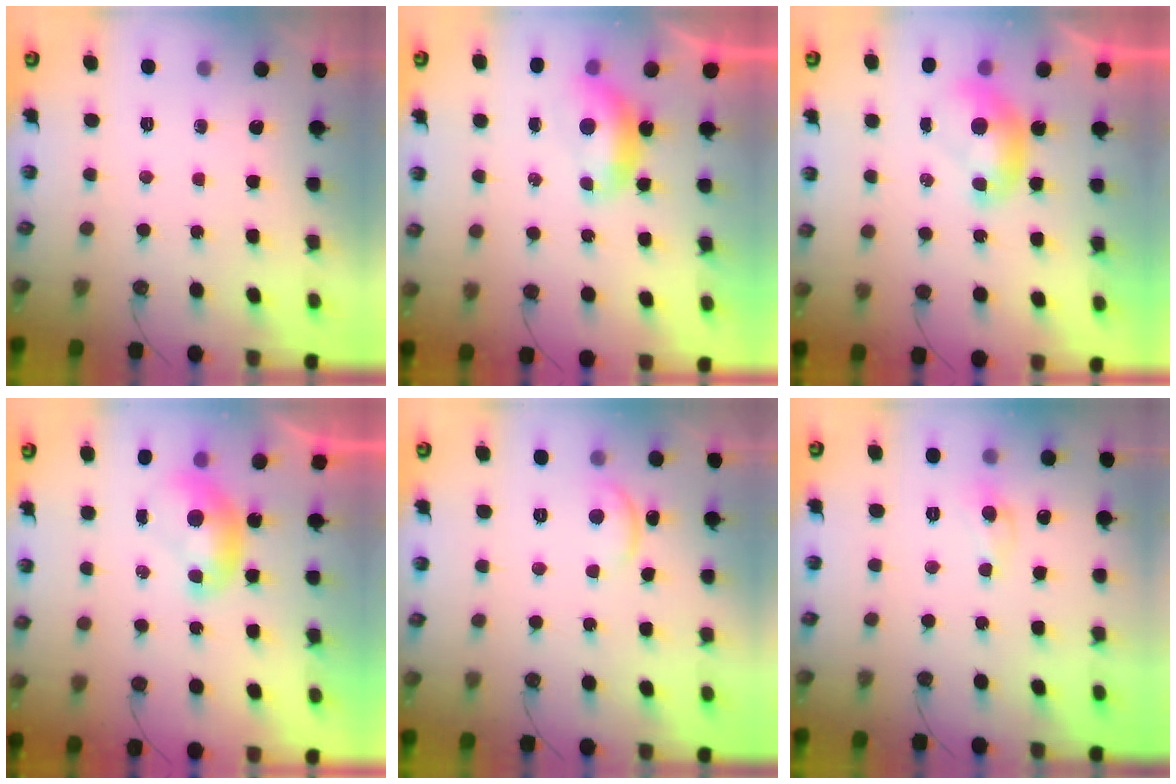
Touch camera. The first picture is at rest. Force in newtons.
{"total": 1.7, "press": 1.6, "slide": 0.7}
{"total": 0.0}
{"total": 0.0}
{"total": 1.2, "press": 1.2, "slide": 0.3}
{"total": 0.0}